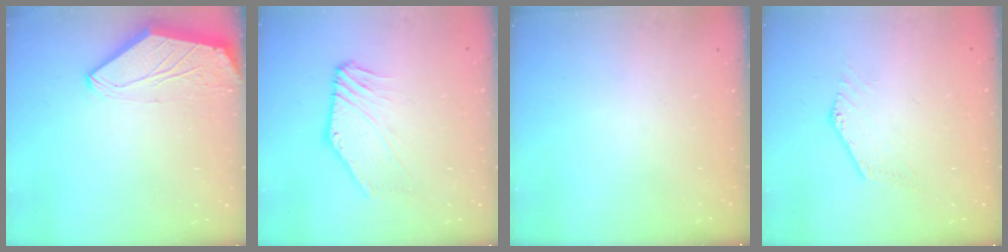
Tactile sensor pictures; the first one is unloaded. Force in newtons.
{"total": 0.6, "press": 0.4, "slide": 0.4}
{"total": 0.0}
{"total": 0.6, "press": 0.3, "slide": 0.5}